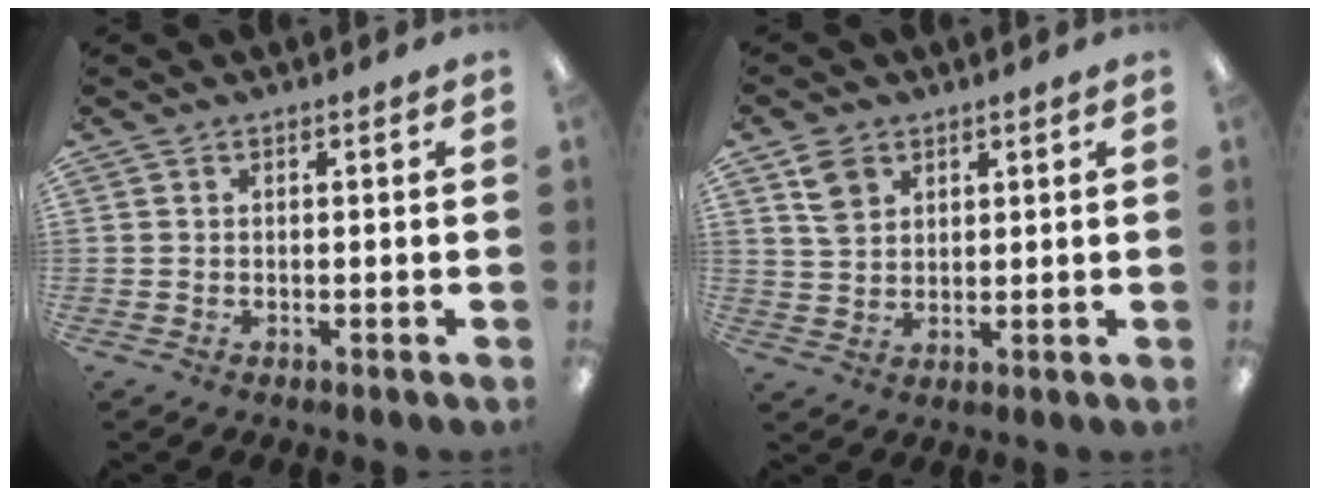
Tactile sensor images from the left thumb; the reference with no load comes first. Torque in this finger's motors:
{"motor_torque": [-0.04, 0.13, -0.17, 0.07, 0.00]}